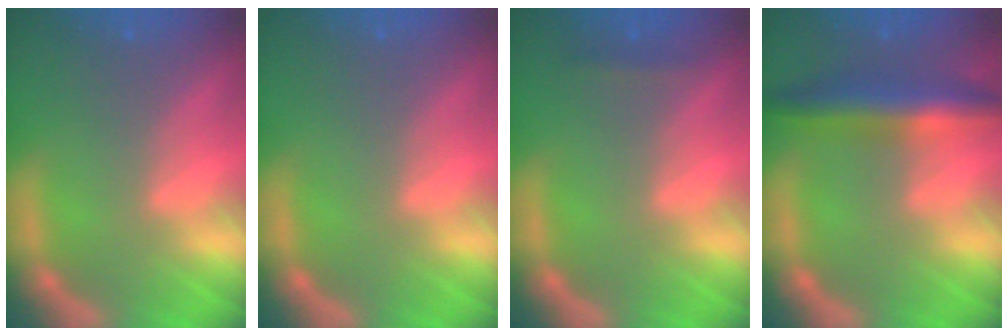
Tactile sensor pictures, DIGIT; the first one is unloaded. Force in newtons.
{"total": 0.0}
{"total": 0.9}
{"total": 5.5}